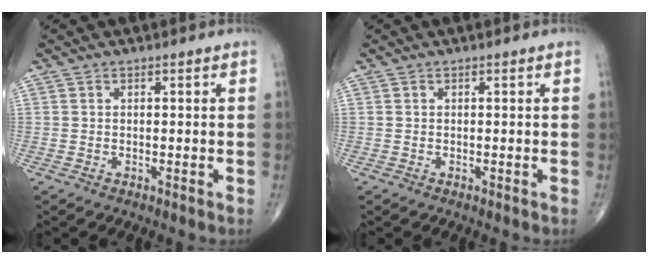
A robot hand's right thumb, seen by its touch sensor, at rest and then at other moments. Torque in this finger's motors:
{"motor_torque": [0.00, 0.00, 0.00, 0.00, 0.00]}